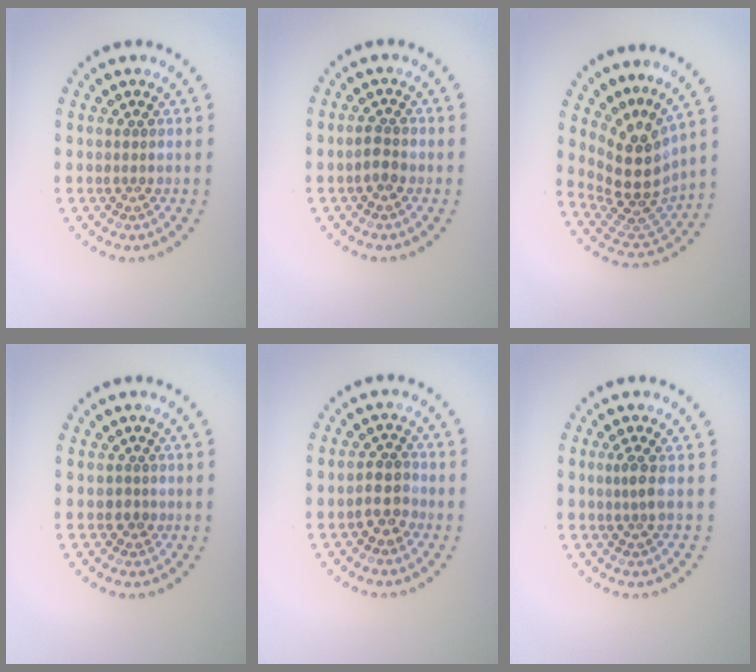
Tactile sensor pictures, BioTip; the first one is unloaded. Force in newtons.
{"total": 1.5, "press": 1.5, "slide": 0.3}
{"total": 5.0, "press": 3.6, "slide": 3.4}
{"total": 0.8, "press": 0.6, "slide": 0.5}
{"total": 2.3, "press": 2.1, "slide": 0.8}
{"total": 1.3, "press": 1.0, "slide": 0.8}